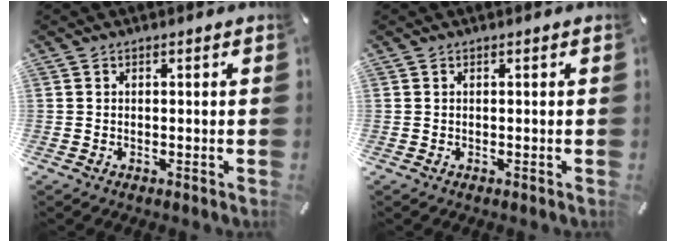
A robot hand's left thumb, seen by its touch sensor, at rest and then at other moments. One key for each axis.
{"total": 0.0}